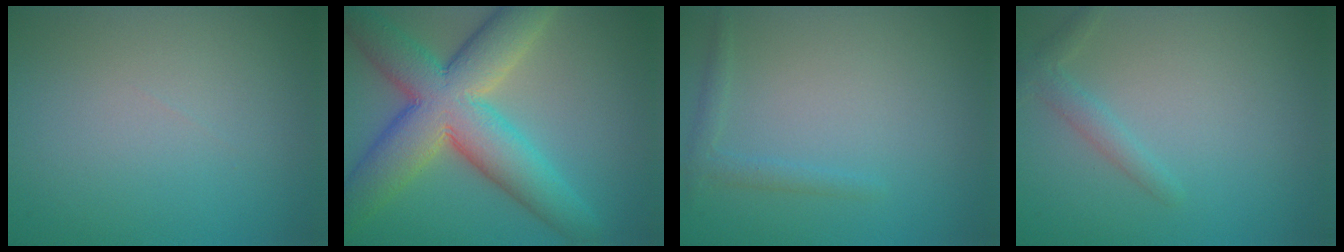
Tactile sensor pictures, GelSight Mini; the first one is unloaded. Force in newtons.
{"total": 10.9, "press": 10.9, "slide": 0.2}
{"total": 1.2, "press": 1.2, "slide": 0.1}
{"total": 1.6, "press": 1.6, "slide": 0.1}